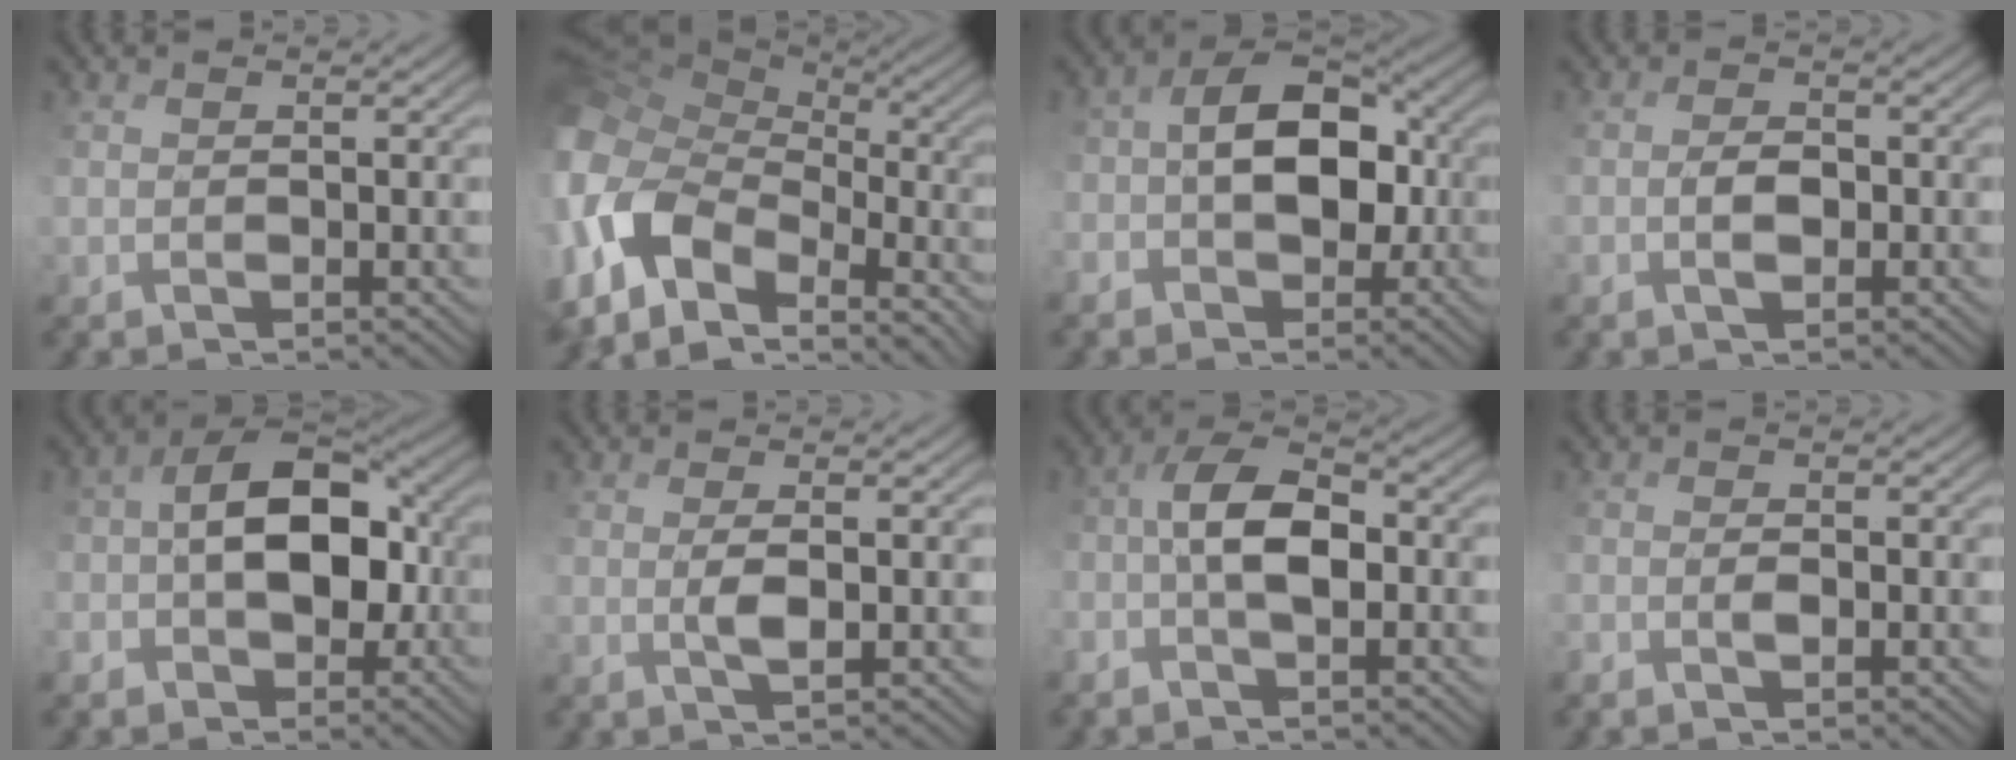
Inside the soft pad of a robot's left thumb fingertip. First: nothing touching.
{"total": 13.6, "force": [-5.3, 8.6, 9.1], "torque": [-0.244, -0.014, -0.083]}
{"total": 8.4, "force": [-0.6, 5.5, 6.3], "torque": [-0.124, 0.003, -0.012]}
{"total": 1.8, "force": [-0.1, 0.7, 1.6], "torque": [-0.019, 0.012, 0.001]}
{"total": 9.3, "force": [-1.1, 5.8, 7.2], "torque": [-0.137, 0.001, -0.024]}
{"total": 1.8, "force": [0.5, -0.4, 1.7], "torque": [-0.036, 0.008, 0.014]}
{"total": 6.1, "force": [-0.9, 2.2, 5.6], "torque": [-0.106, 0.021, -0.024]}
{"total": 1.2, "force": [-0.8, 0.0, 1.0], "torque": [-0.018, 0.005, -0.016]}